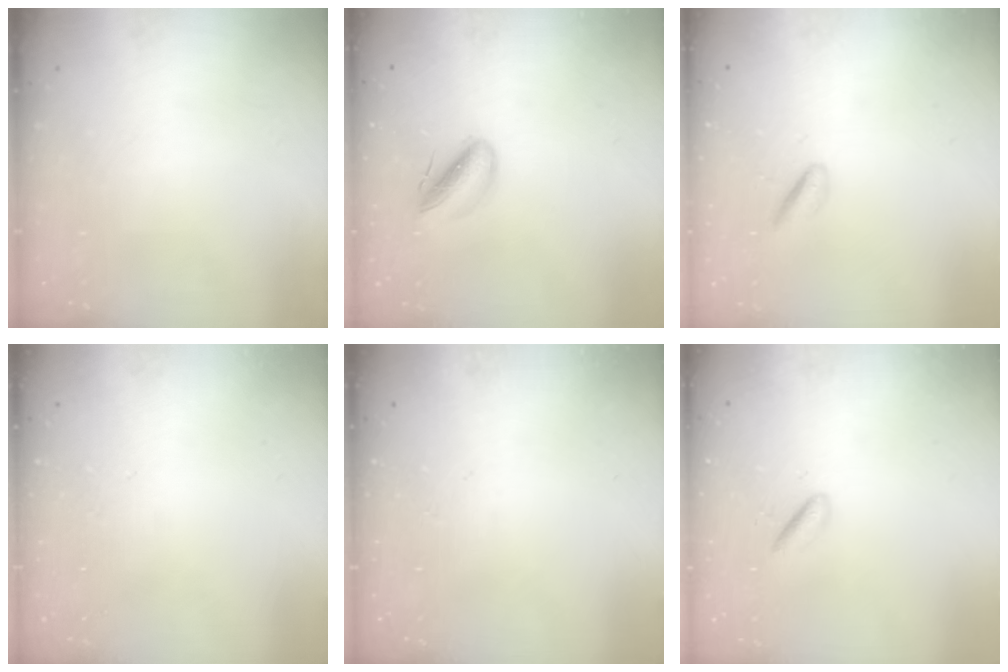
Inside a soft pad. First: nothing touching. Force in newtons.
{"total": 6.6, "press": 6.4, "slide": 1.7}
{"total": 1.2, "press": 1.1, "slide": 0.6}
{"total": 0.0}
{"total": 0.0}
{"total": 3.0, "press": 2.7, "slide": 1.2}